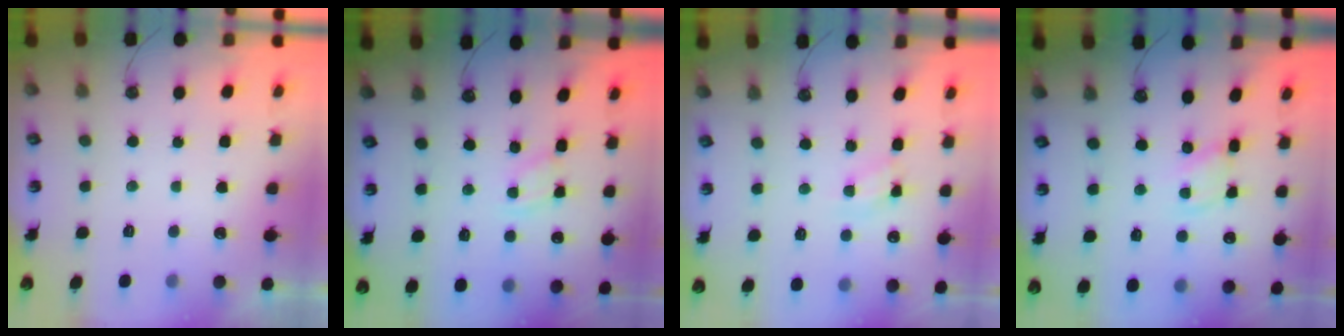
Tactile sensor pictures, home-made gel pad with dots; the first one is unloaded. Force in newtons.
{"total": 1.9, "press": 1.8, "slide": 0.3}
{"total": 4.7, "press": 4.6, "slide": 0.3}
{"total": 1.8, "press": 1.8, "slide": 0.2}